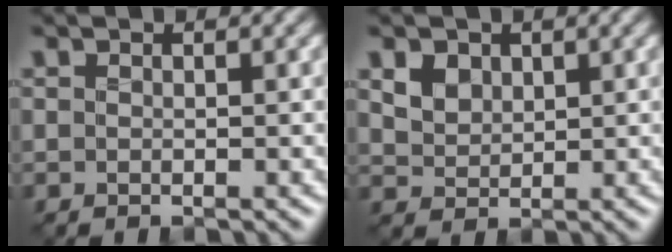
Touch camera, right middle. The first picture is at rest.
{"total": 3.2, "force": [1.5, 2.4, 1.6], "torque": [-0.049, 0.005, 0.030]}